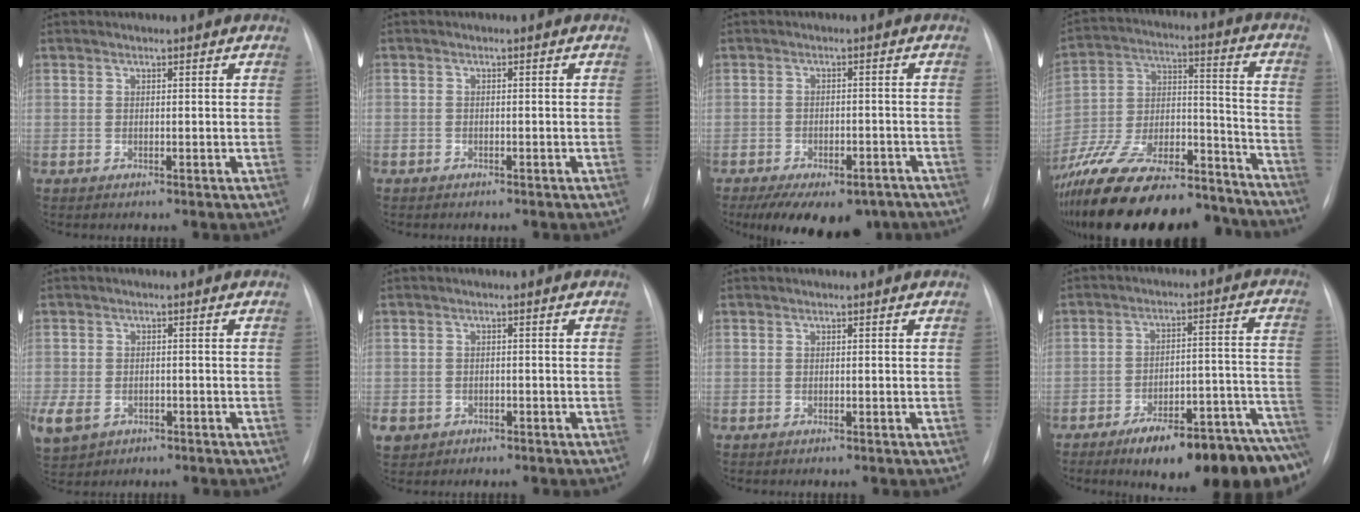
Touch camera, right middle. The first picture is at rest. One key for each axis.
{"total": 1.1, "fx": -0.7, "fy": 0.8, "fz": 0.1, "tx": -0.011, "ty": 0.003, "tz": -0.012}
{"total": 14.8, "fx": -10.6, "fy": 7.1, "fz": 7.4, "tx": -0.129, "ty": -0.006, "tz": -0.138}
{"total": 30.1, "fx": -25.2, "fy": 8.0, "fz": 14.4, "tx": -0.265, "ty": -0.007, "tz": -0.391}
{"total": 10.0, "fx": -4.5, "fy": 7.6, "fz": 4.7, "tx": -0.141, "ty": -0.007, "tz": -0.064}
{"total": 4.7, "fx": -2.5, "fy": 3.8, "fz": 0.9, "tx": -0.026, "ty": 0.003, "tz": -0.037}
{"total": 0.0}
{"total": 19.5, "fx": -14.7, "fy": 3.4, "fz": 12.3, "tx": -0.084, "ty": 0.038, "tz": -0.209}